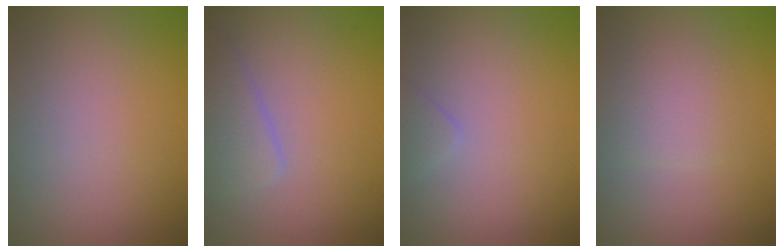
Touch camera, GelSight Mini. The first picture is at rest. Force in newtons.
{"total": 2.7, "press": 2.7, "slide": 0.1}
{"total": 0.8, "press": 0.8, "slide": 0.1}
{"total": 2.3, "press": 2.3, "slide": 0.1}